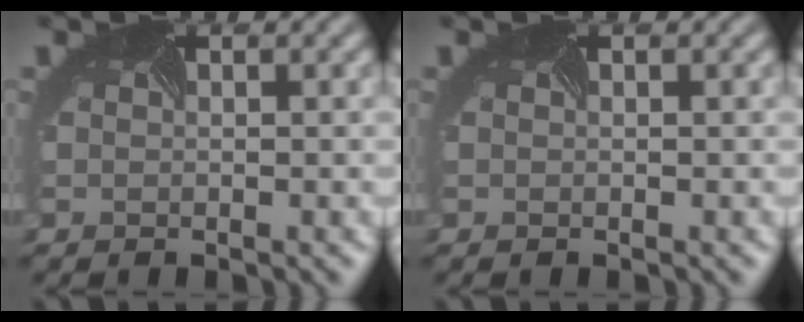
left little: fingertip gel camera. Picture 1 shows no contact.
{"total": 0.0}